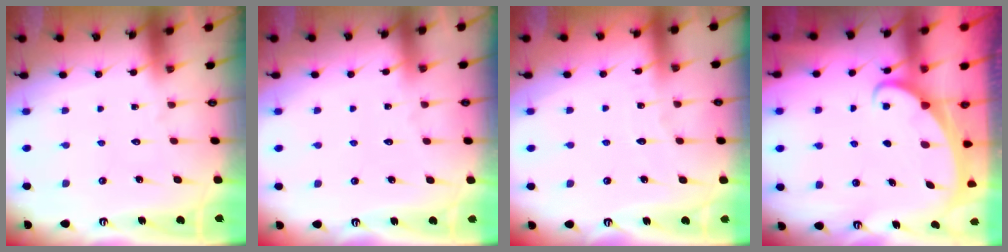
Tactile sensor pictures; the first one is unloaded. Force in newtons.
{"total": 2.2, "press": 2.2, "slide": 0.3}
{"total": 2.5, "press": 2.5, "slide": 0.3}
{"total": 2.0, "press": 2.0, "slide": 0.3}